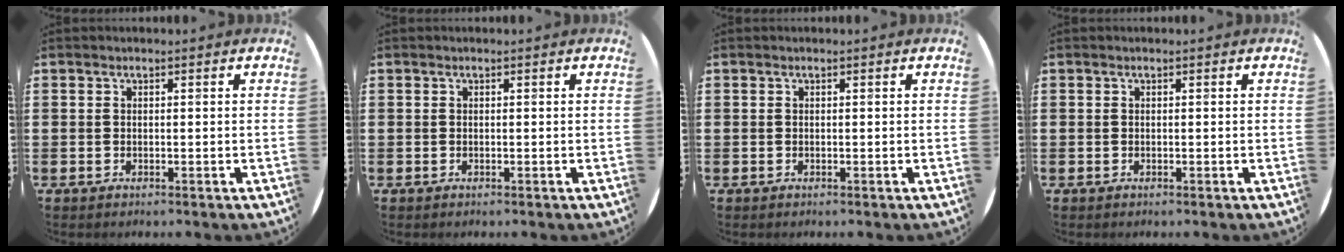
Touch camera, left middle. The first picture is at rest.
{"total": 0.0}
{"total": 0.0}
{"total": 0.0}